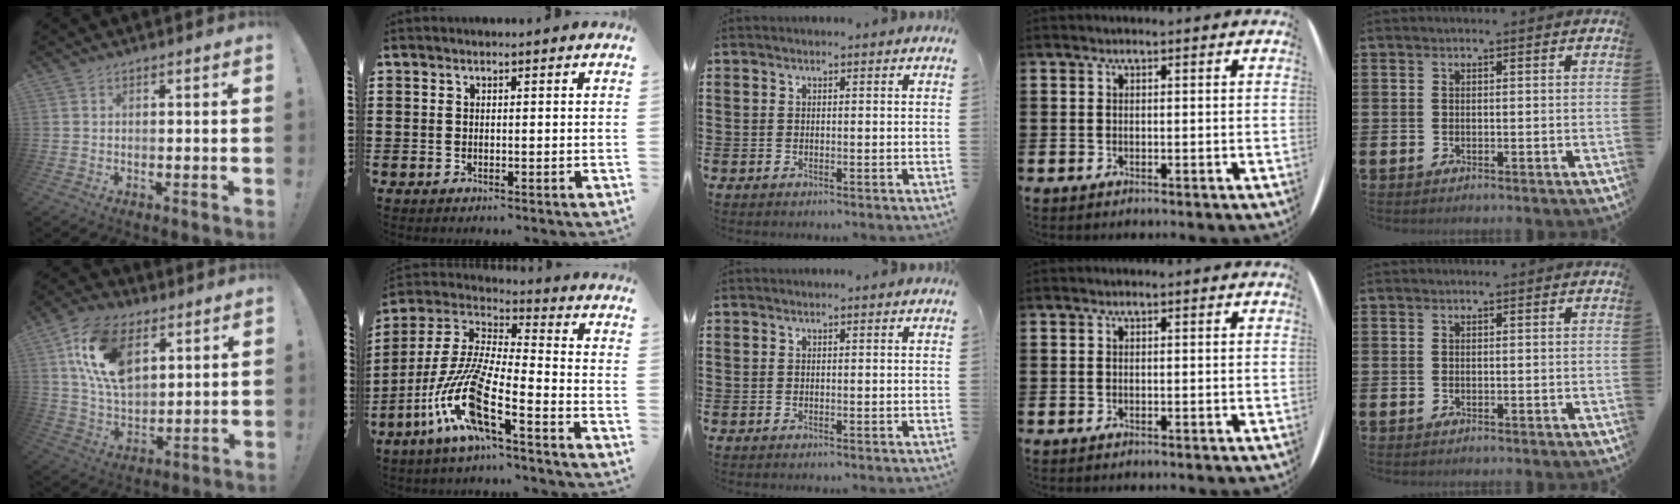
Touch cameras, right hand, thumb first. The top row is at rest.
{"thumb": {"total": 18.4, "force": [7.9, 11.1, 12.4], "torque": [-0.238, -0.024, 0.145]}, "index": {"total": 12.5, "force": [-7.9, 0.9, 9.6], "torque": [-0.231, -0.025, -0.165]}}